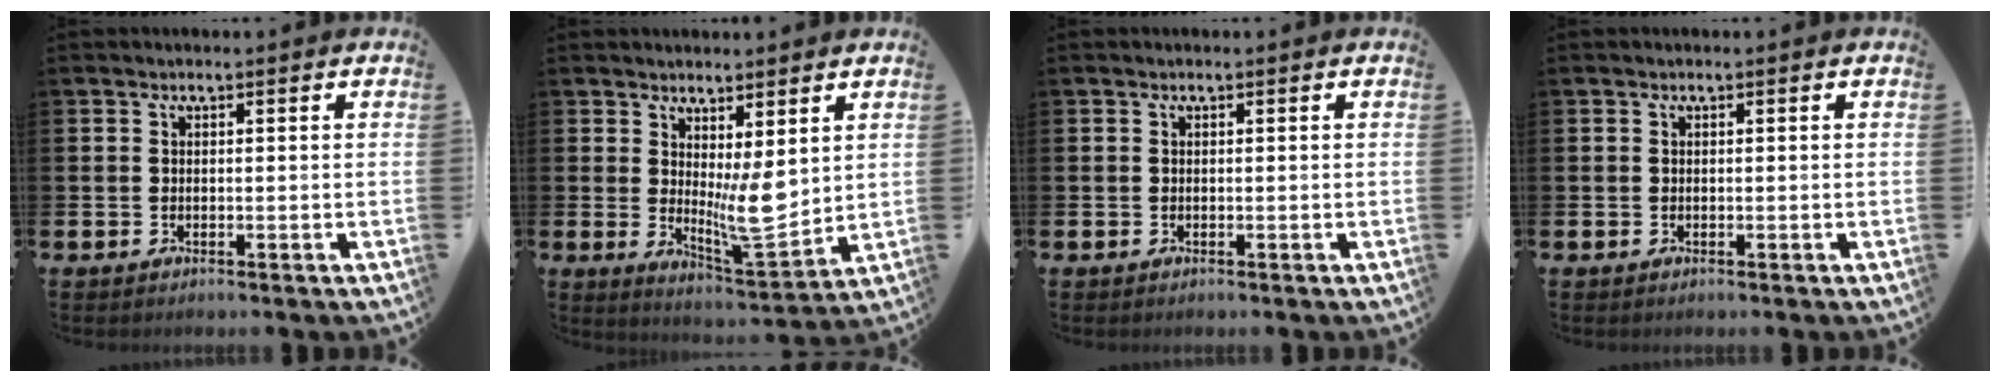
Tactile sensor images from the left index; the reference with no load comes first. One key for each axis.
{"total": 6.0, "fx": 2.2, "fy": 2.0, "fz": 5.3, "tx": -0.076, "ty": -0.031, "tz": 0.037}
{"total": 0.0}
{"total": 0.0}